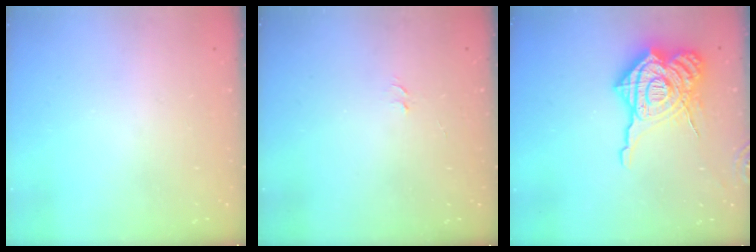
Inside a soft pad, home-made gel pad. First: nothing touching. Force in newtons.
{"total": 3.5, "press": 3.5, "slide": 0.3}
{"total": 23.6, "press": 23.4, "slide": 2.7}